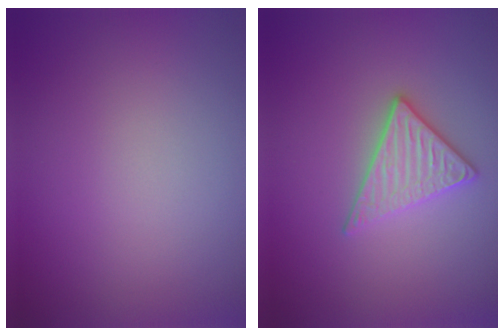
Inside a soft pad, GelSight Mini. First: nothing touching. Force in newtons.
{"total": 2.9, "press": 2.7, "slide": 1.1}